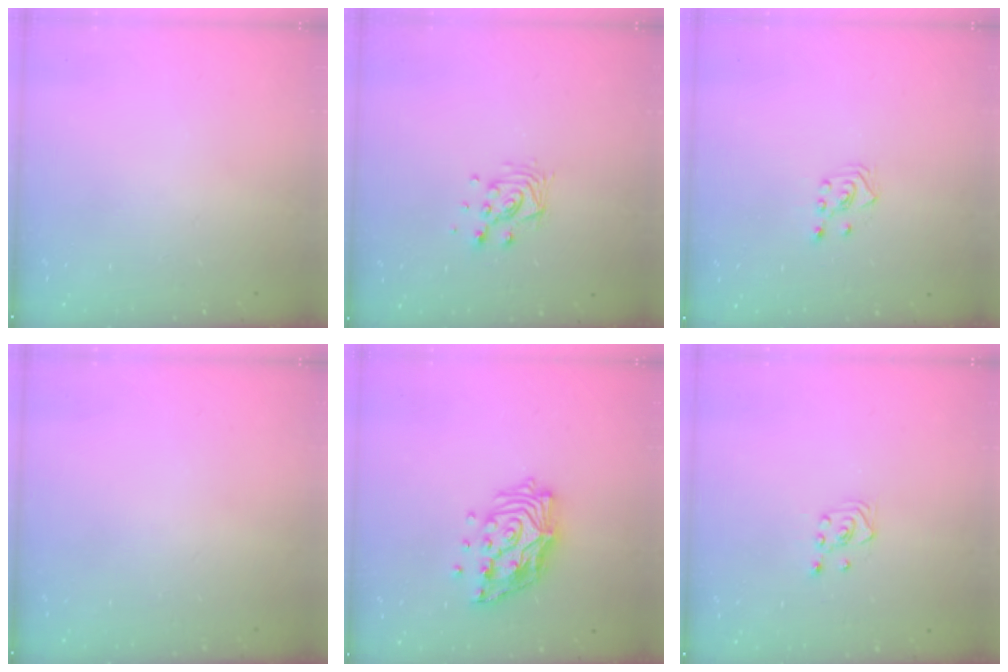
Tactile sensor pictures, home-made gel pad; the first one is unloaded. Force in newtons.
{"total": 9.8, "press": 9.8, "slide": 0.6}
{"total": 3.7, "press": 3.7, "slide": 0.7}
{"total": 0.0}
{"total": 15.4, "press": 15.3, "slide": 2.1}
{"total": 3.0, "press": 2.6, "slide": 1.5}